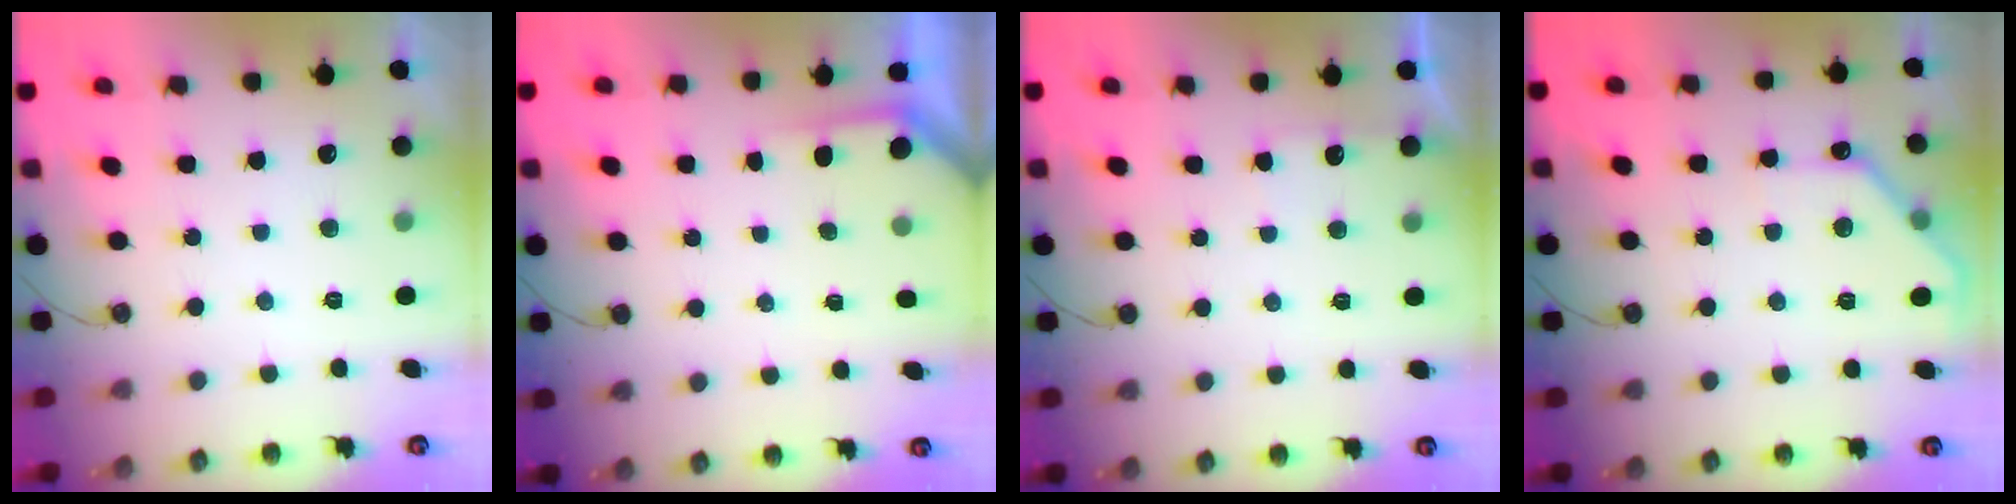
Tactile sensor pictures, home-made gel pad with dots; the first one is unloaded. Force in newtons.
{"total": 1.9, "press": 1.9, "slide": 0.2}
{"total": 3.3, "press": 3.2, "slide": 0.4}
{"total": 9.8, "press": 9.8, "slide": 0.3}